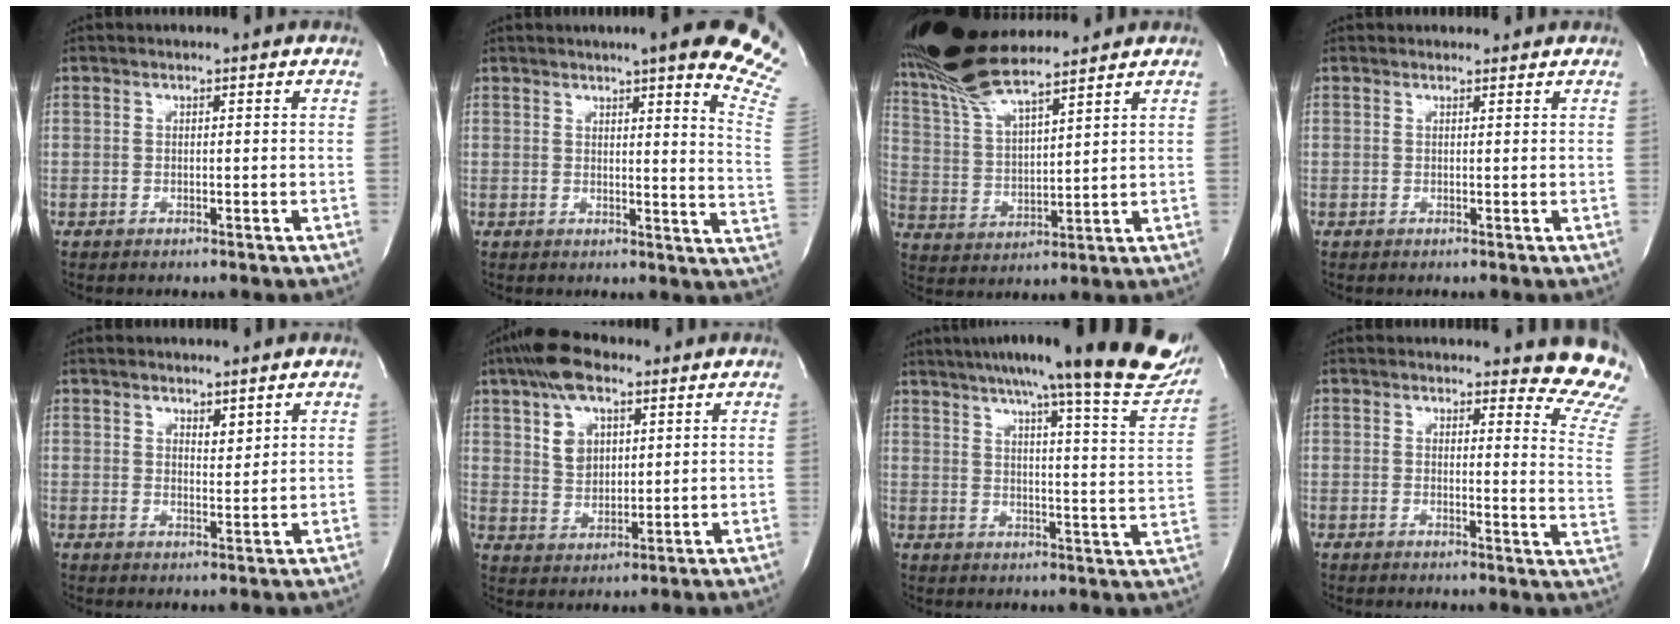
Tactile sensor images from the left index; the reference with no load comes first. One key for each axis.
{"total": 17.4, "fx": 13.1, "fy": 0.4, "fz": 11.5, "tx": -0.120, "ty": -0.071, "tz": 0.130}
{"total": 13.7, "fx": 12.1, "fy": 1.8, "fz": 6.3, "tx": -0.134, "ty": 0.012, "tz": 0.239}
{"total": 1.0, "fx": 0.9, "fy": 0.5, "fz": -0.2, "tx": -0.004, "ty": 0.001, "tz": 0.010}
{"total": 3.0, "fx": 2.2, "fy": 1.3, "fz": 1.5, "tx": -0.027, "ty": -0.009, "tz": 0.040}
{"total": 9.2, "fx": 5.3, "fy": 4.9, "fz": 5.8, "tx": -0.112, "ty": 0.014, "tz": 0.100}
{"total": 25.5, "fx": 20.9, "fy": 1.7, "fz": 14.5, "tx": -0.206, "ty": -0.040, "tz": 0.254}
{"total": 10.7, "fx": 10.0, "fy": 1.5, "fz": 3.5, "tx": -0.008, "ty": -0.096, "tz": 0.074}